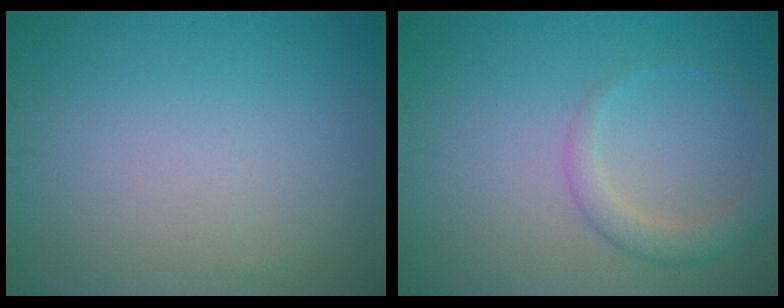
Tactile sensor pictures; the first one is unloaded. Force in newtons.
{"total": 2.5, "press": 2.5, "slide": 0.1}